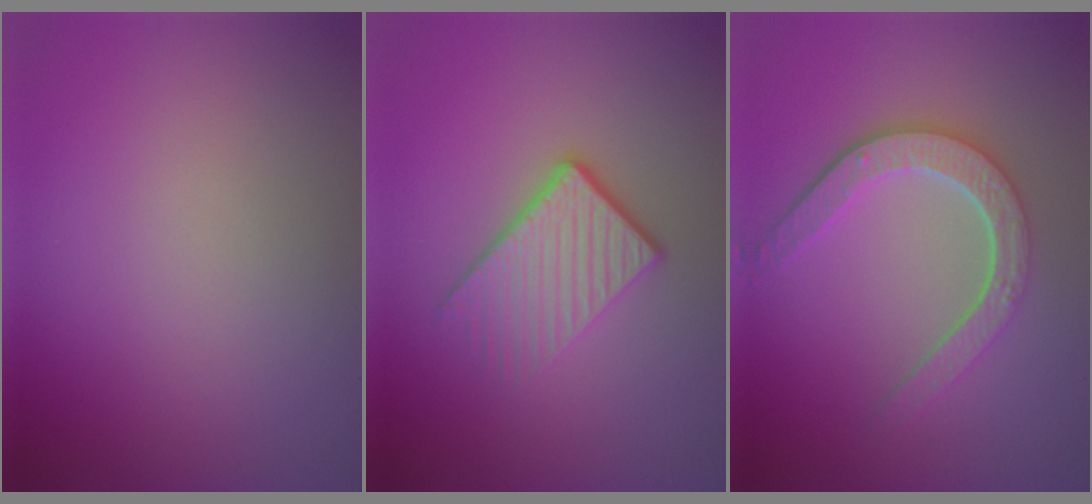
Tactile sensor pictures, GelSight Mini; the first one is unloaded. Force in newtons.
{"total": 3.9, "press": 2.8, "slide": 2.8}
{"total": 4.6, "press": 3.6, "slide": 3.0}